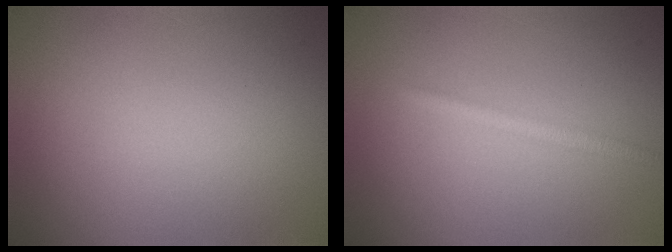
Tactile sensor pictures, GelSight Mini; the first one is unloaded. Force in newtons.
{"total": 1.6, "press": 1.6, "slide": 0.0}